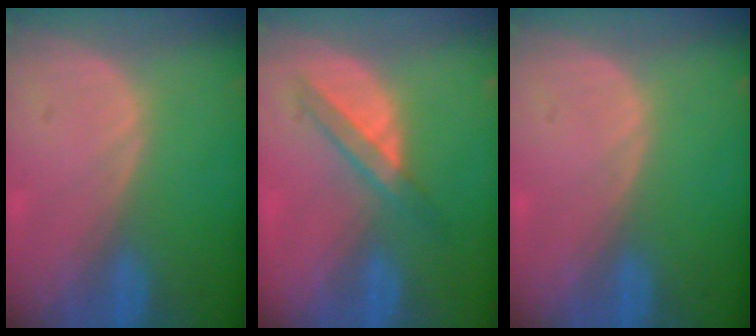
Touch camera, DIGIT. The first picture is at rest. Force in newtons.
{"total": 4.2, "press": 4.1, "slide": 1.2}
{"total": 0.0}